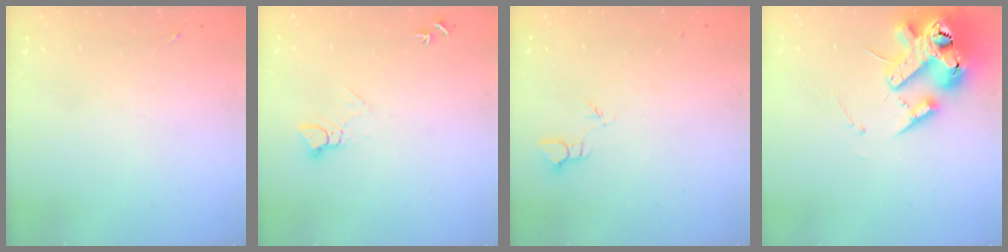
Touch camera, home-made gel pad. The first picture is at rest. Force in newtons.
{"total": 4.1, "press": 4.1, "slide": 0.3}
{"total": 2.4, "press": 2.4, "slide": 0.2}
{"total": 18.8, "press": 18.6, "slide": 2.9}